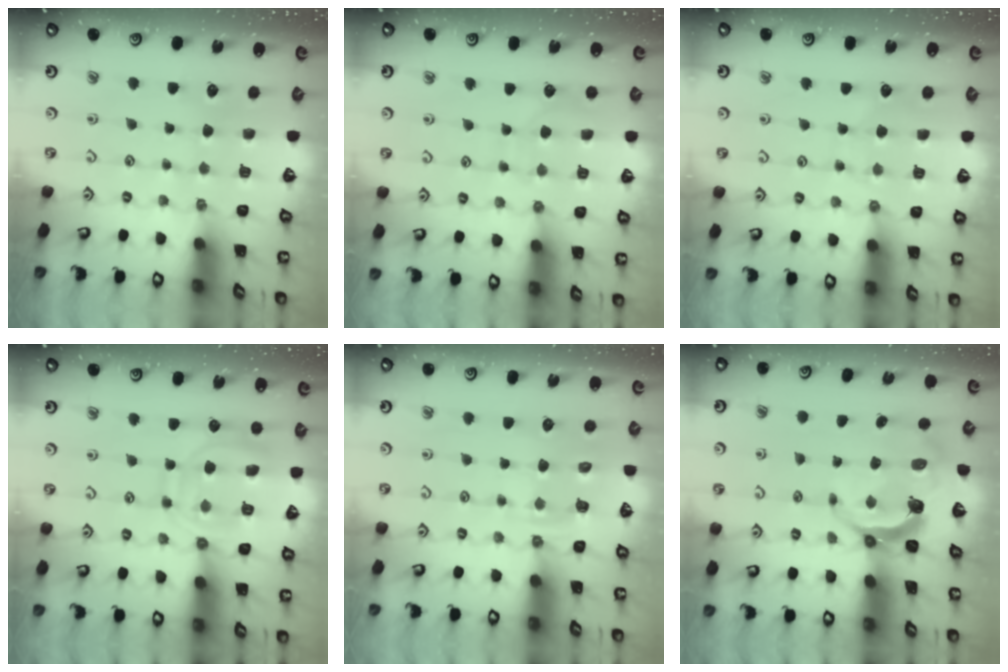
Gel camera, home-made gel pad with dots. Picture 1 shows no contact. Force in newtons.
{"total": 5.9, "press": 5.9, "slide": 0.5}
{"total": 4.3, "press": 4.3, "slide": 0.5}
{"total": 11.5, "press": 11.5, "slide": 1.1}
{"total": 5.9, "press": 5.8, "slide": 1.0}
{"total": 5.8, "press": 4.4, "slide": 3.7}